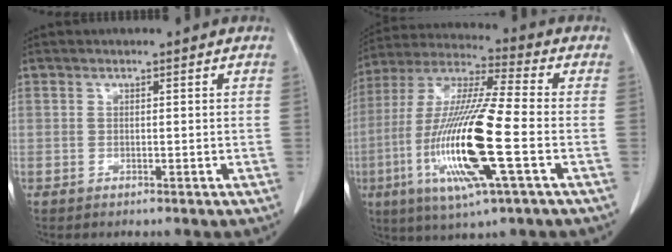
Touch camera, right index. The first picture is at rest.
{"total": 19.1, "force": [-4.9, 1.3, 18.4], "torque": [-0.387, -0.019, -0.092]}